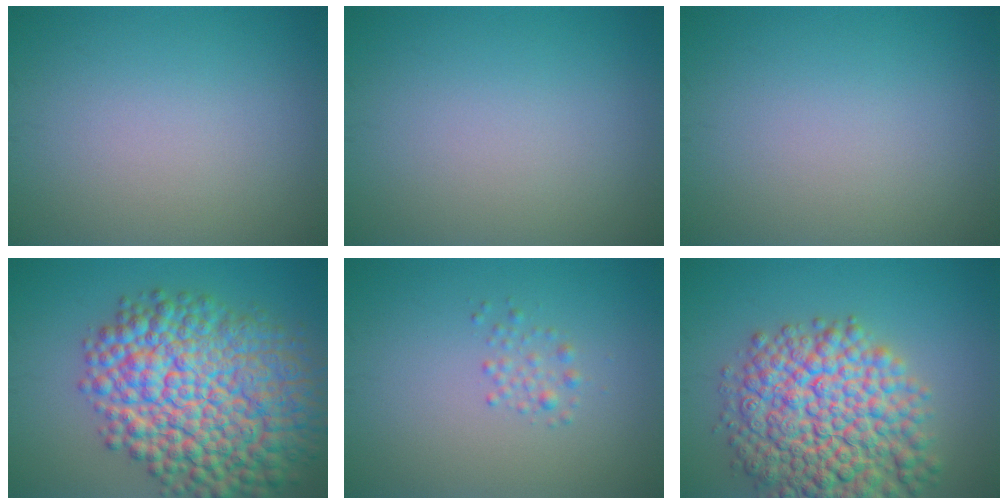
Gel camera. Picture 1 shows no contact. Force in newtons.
{"total": 0.0}
{"total": 0.0}
{"total": 14.6, "press": 14.6, "slide": 0.5}
{"total": 1.3, "press": 1.3, "slide": 0.1}
{"total": 11.9, "press": 11.9, "slide": 0.5}